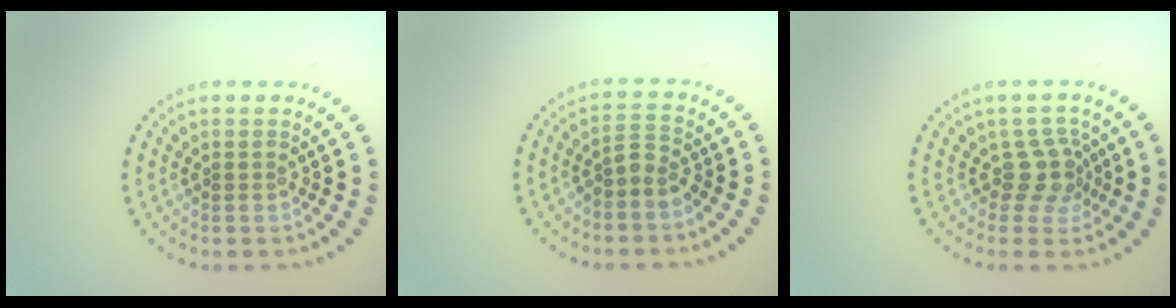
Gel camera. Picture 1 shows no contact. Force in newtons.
{"total": 1.9, "press": 1.4, "slide": 1.3}
{"total": 2.5, "press": 1.9, "slide": 1.7}